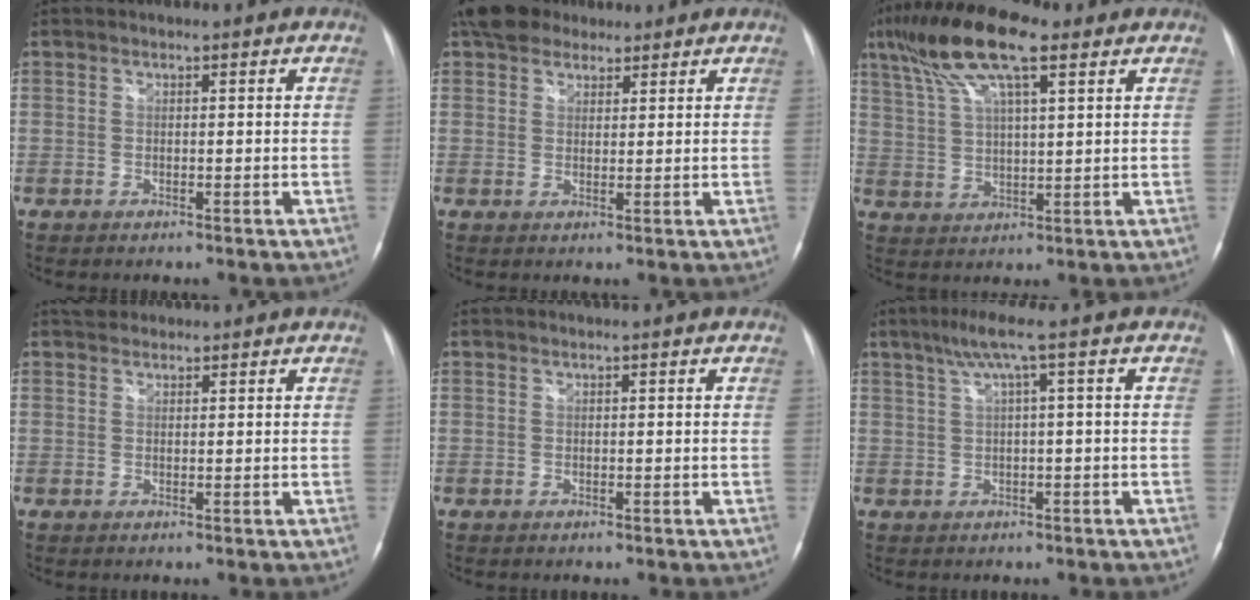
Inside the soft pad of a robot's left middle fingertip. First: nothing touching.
{"total": 6.6, "force": [5.1, 3.5, 2.2], "torque": [-0.041, 0.029, 0.094]}
{"total": 13.4, "force": [8.0, 3.2, 10.2], "torque": [-0.201, 0.033, 0.148]}
{"total": 2.2, "force": [1.8, 1.2, 0.3], "torque": [-0.005, 0.018, 0.027]}
{"total": 0.0}
{"total": 4.6, "force": [1.9, -1.0, 4.1], "torque": [-0.085, 0.020, 0.039]}